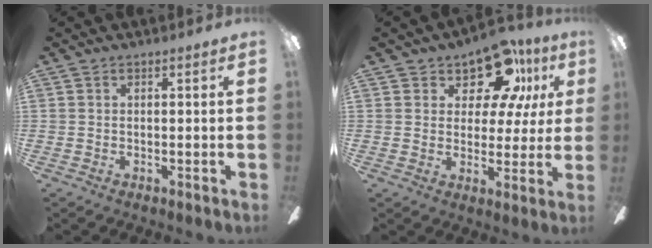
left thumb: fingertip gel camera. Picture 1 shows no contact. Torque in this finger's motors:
{"motor_torque": [0.17, 0.06, -0.17, 0.08, 0.00]}